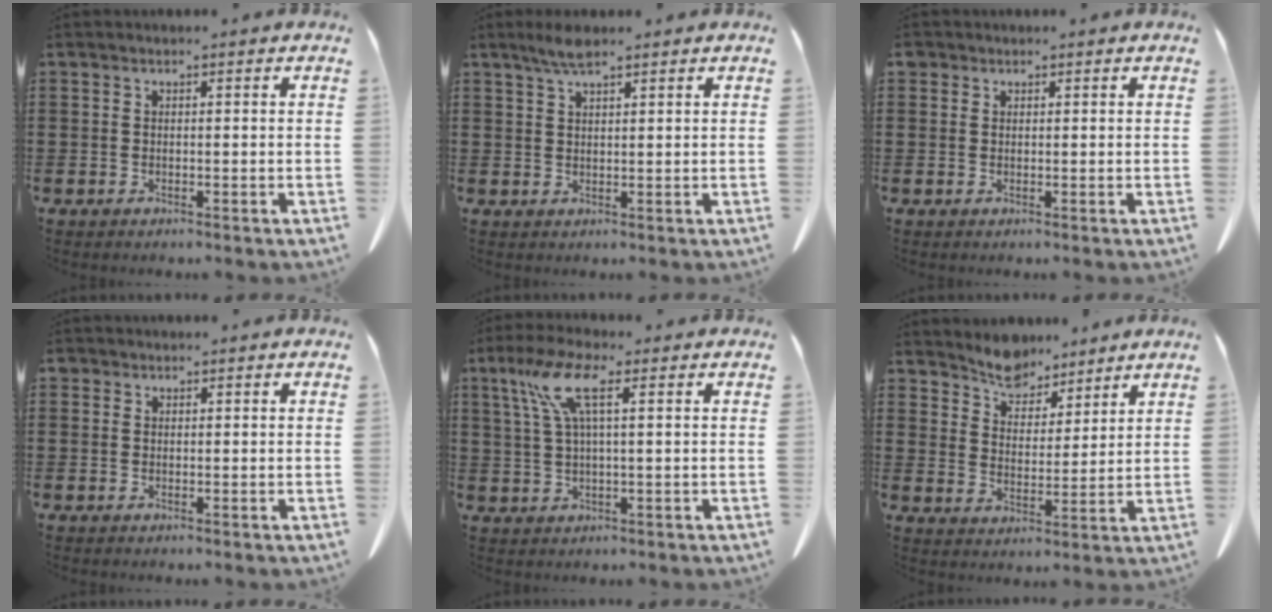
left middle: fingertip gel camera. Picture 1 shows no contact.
{"total": 3.0, "force": [2.2, 0.6, 2.0], "torque": [-0.044, 0.002, 0.039]}
{"total": 1.2, "force": [0.8, 0.8, 0.1], "torque": [-0.005, 0.004, 0.015]}
{"total": 0.6, "force": [0.4, 0.5, 0.0], "torque": [-0.003, 0.004, 0.006]}
{"total": 7.2, "force": [2.8, 1.5, 6.5], "torque": [-0.155, 0.000, 0.040]}
{"total": 6.3, "force": [5.8, 2.5, 0.6], "torque": [-0.032, -0.026, 0.105]}